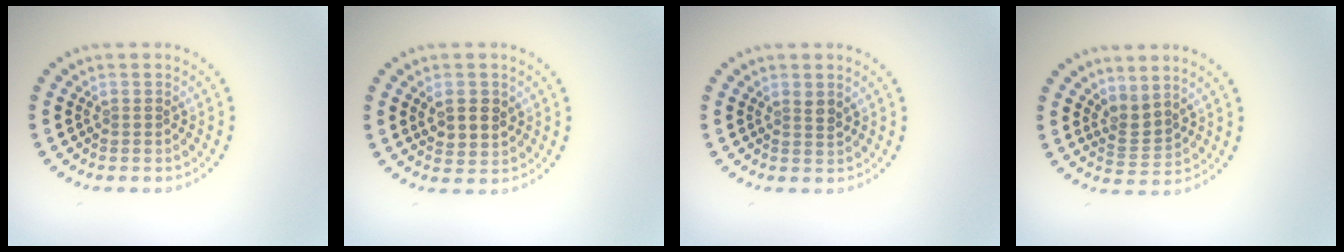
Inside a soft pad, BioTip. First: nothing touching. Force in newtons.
{"total": 2.8, "press": 2.6, "slide": 0.8}
{"total": 1.0, "press": 0.8, "slide": 0.6}
{"total": 2.2, "press": 1.6, "slide": 1.6}